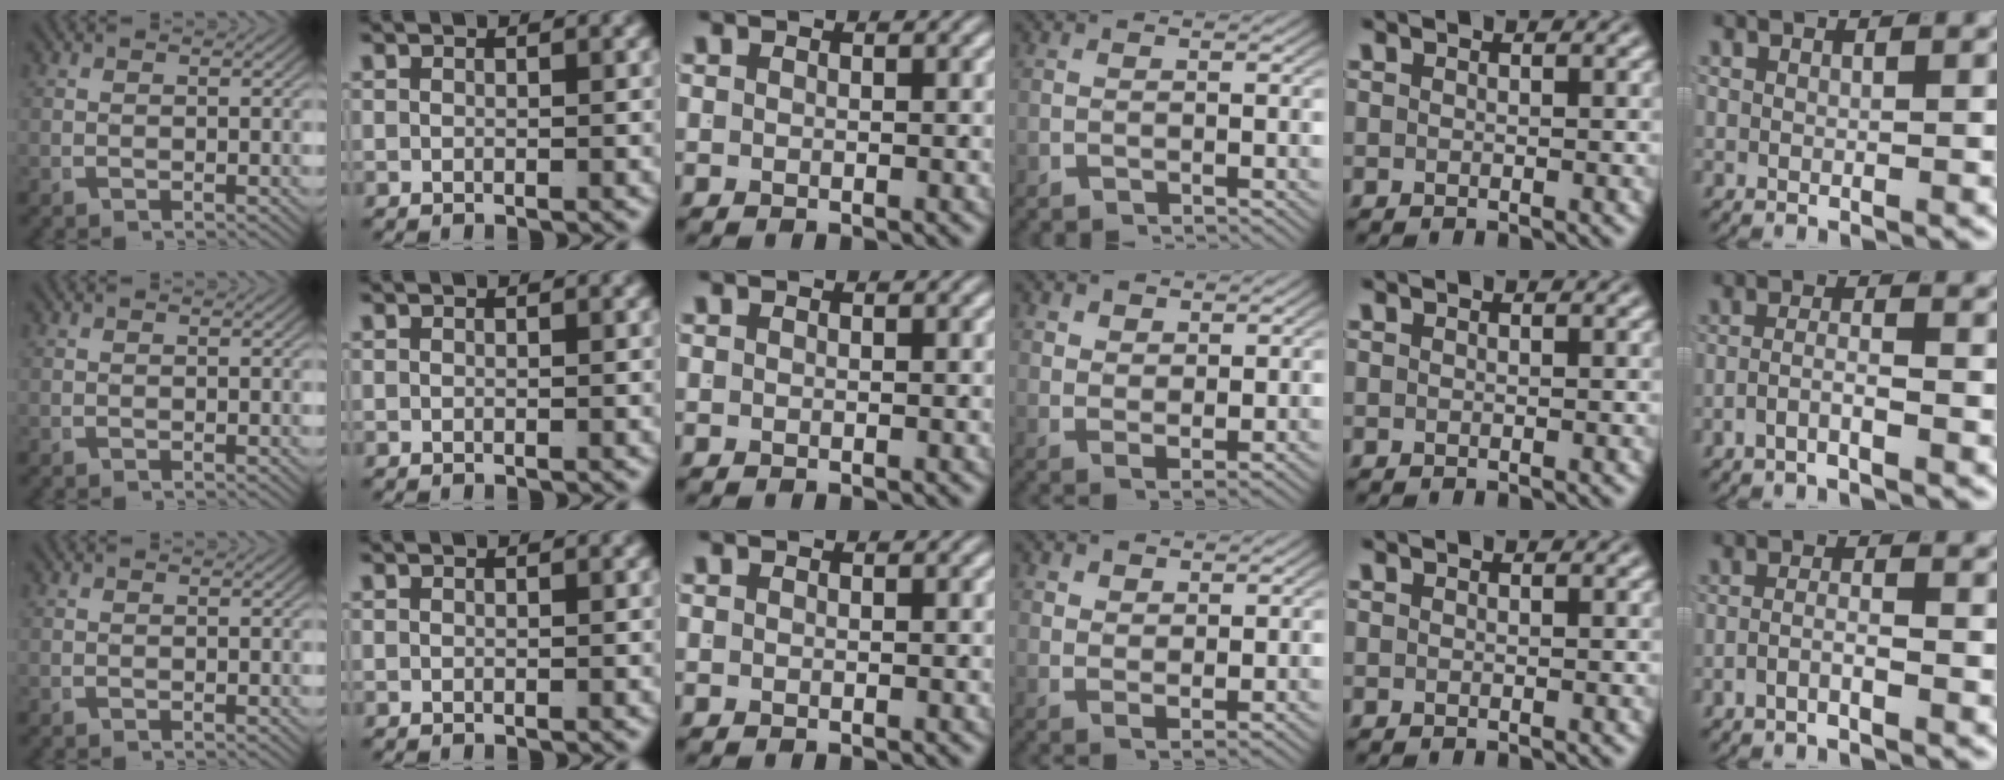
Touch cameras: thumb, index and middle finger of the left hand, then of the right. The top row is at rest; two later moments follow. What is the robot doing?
{"motion": "lift_and_place", "object": "shirt"}